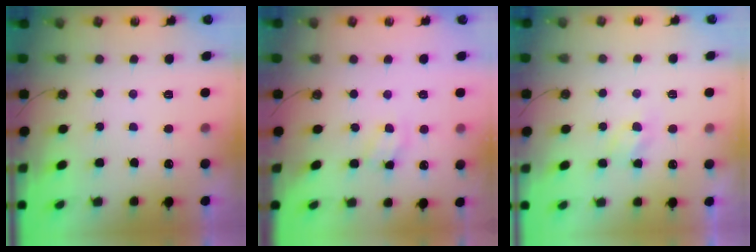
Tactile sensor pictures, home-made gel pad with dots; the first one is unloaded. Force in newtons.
{"total": 5.2, "press": 5.2, "slide": 0.3}
{"total": 5.0, "press": 4.9, "slide": 0.7}